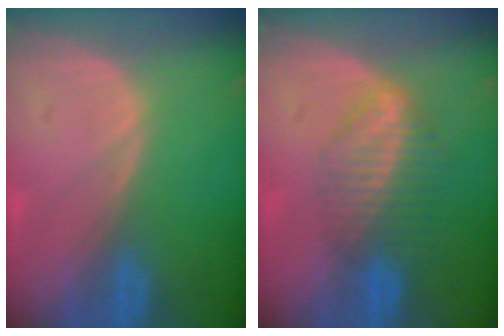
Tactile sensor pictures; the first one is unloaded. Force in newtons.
{"total": 6.9, "press": 5.9, "slide": 3.6}